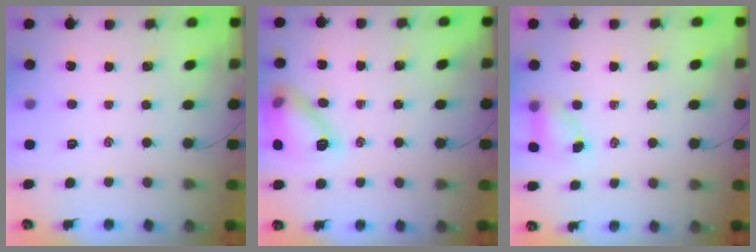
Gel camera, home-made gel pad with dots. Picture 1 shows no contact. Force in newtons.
{"total": 13.0, "press": 13.0, "slide": 0.4}
{"total": 4.8, "press": 4.8, "slide": 0.7}